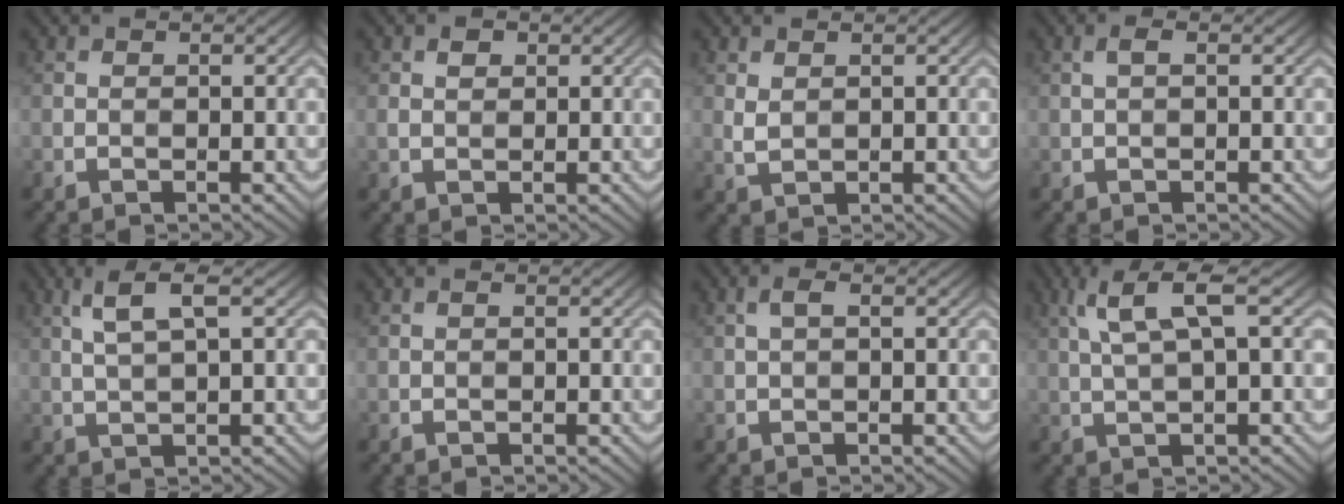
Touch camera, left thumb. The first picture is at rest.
{"total": 1.6, "force": [0.7, 1.1, 0.9], "torque": [-0.016, -0.002, 0.012]}
{"total": 1.6, "force": [0.7, 1.0, 1.0], "torque": [-0.030, -0.003, 0.019]}
{"total": 1.0, "force": [0.3, 0.3, 1.0], "torque": [-0.024, 0.006, 0.003]}
{"total": 4.1, "force": [1.9, 0.7, 3.6], "torque": [-0.085, 0.009, 0.040]}
{"total": 0.0}
{"total": 1.4, "force": [0.4, 0.5, 1.2], "torque": [-0.032, 0.008, 0.004]}
{"total": 5.7, "force": [2.2, 1.0, 5.2], "torque": [-0.118, 0.014, 0.047]}